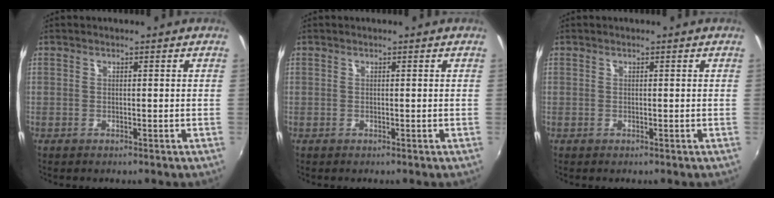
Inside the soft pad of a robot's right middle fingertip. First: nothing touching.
{"total": 0.0}
{"total": 0.0}